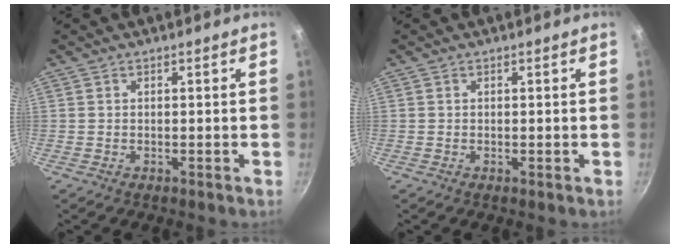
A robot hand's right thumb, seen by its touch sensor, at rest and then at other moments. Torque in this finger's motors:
{"motor_torque": [-0.24, 0.03, -0.02, -0.18, -0.02]}